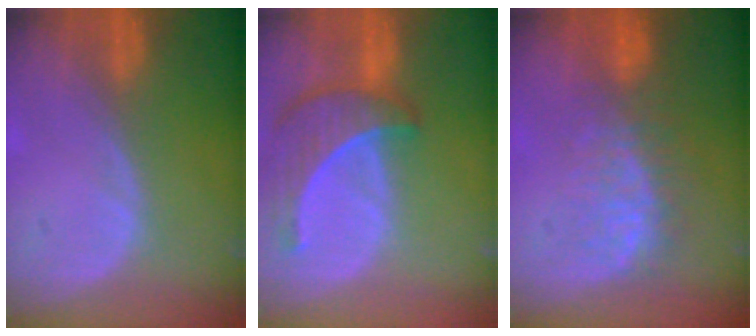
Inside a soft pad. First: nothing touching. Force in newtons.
{"total": 7.8, "press": 7.5, "slide": 2.4}
{"total": 7.6, "press": 7.1, "slide": 2.8}